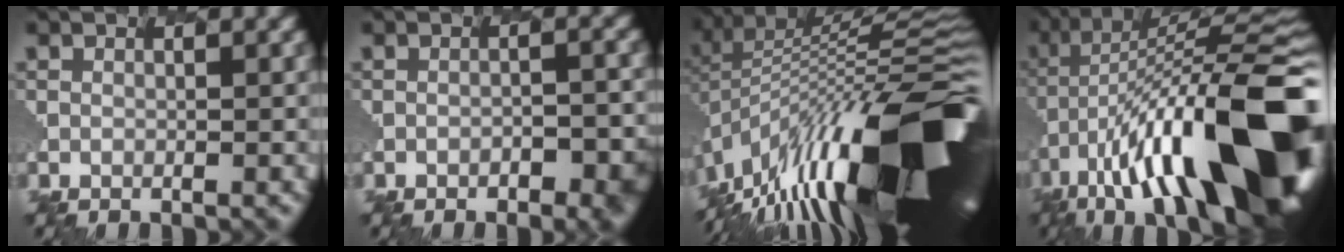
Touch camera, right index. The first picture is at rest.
{"total": 3.7, "force": [-1.5, 1.5, 3.0], "torque": [-0.046, -0.005, -0.005]}
{"total": 17.4, "force": [-6.8, 5.7, 14.9], "torque": [-0.242, -0.001, -0.120]}
{"total": 17.3, "force": [-5.6, 5.9, 15.3], "torque": [-0.247, 0.028, -0.103]}